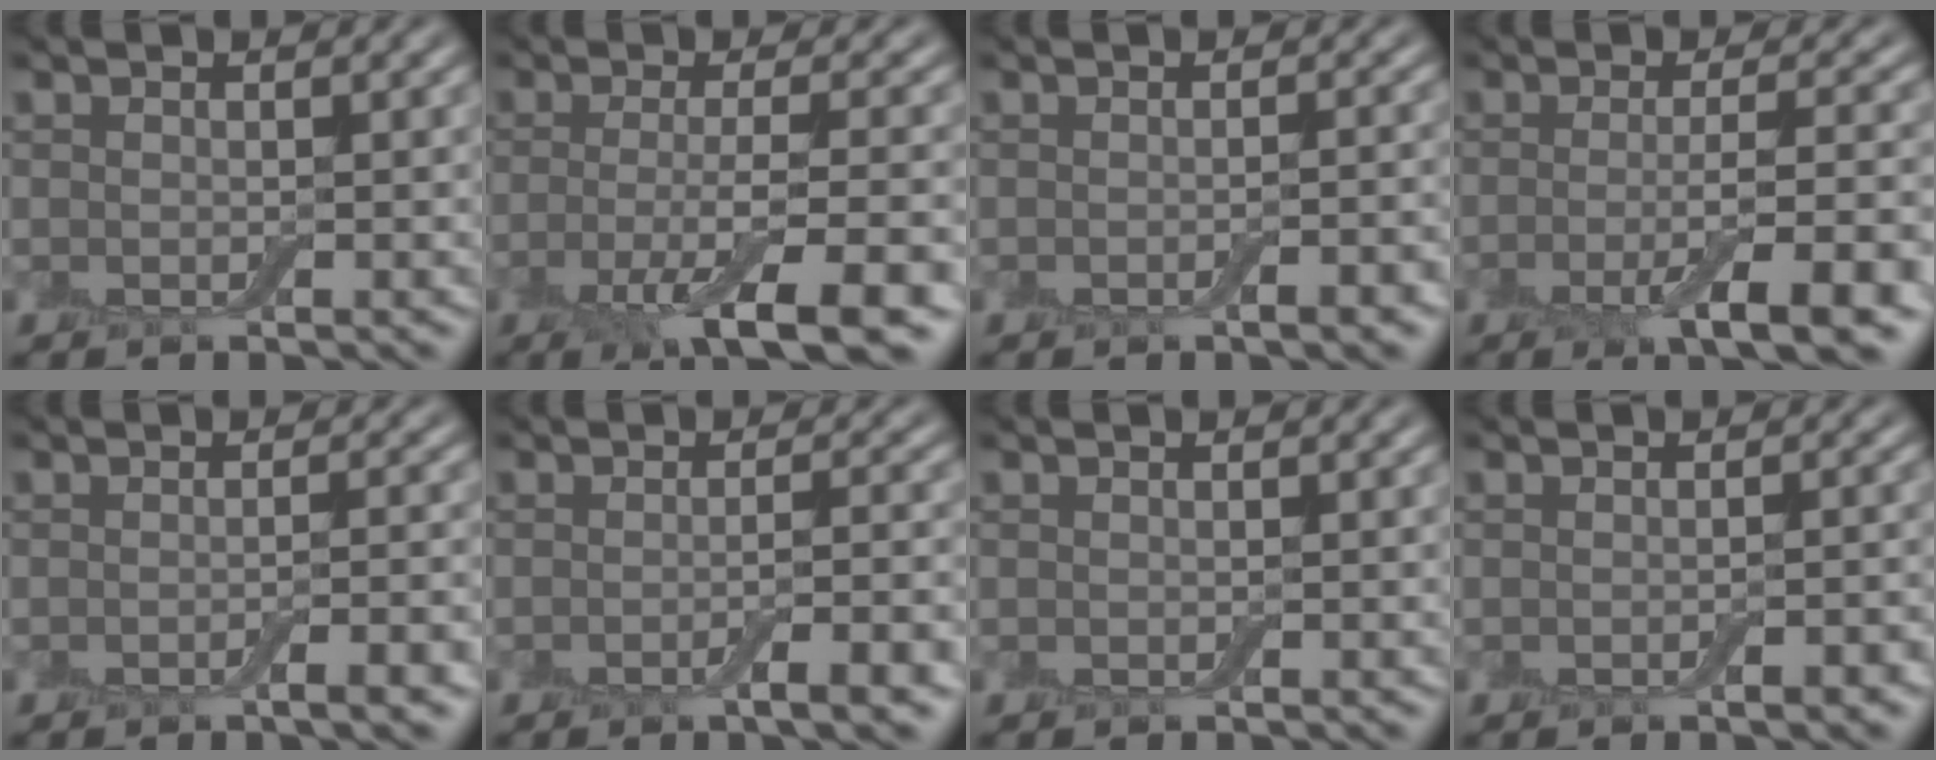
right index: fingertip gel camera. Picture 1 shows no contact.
{"total": 8.0, "force": [-3.7, 1.5, 6.9], "torque": [-0.106, -0.004, -0.067]}
{"total": 2.3, "force": [-1.0, 0.5, 2.0], "torque": [-0.022, 0.002, -0.013]}
{"total": 7.4, "force": [-2.8, 1.5, 6.6], "torque": [-0.097, -0.003, -0.049]}
{"total": 3.1, "force": [-1.3, 0.7, 2.7], "torque": [-0.033, 0.004, -0.023]}
{"total": 4.0, "force": [-1.6, 0.9, 3.6], "torque": [-0.049, 0.003, -0.029]}
{"total": 0.0}
{"total": 1.8, "force": [-0.8, 0.4, 1.6], "torque": [-0.019, 0.001, -0.009]}